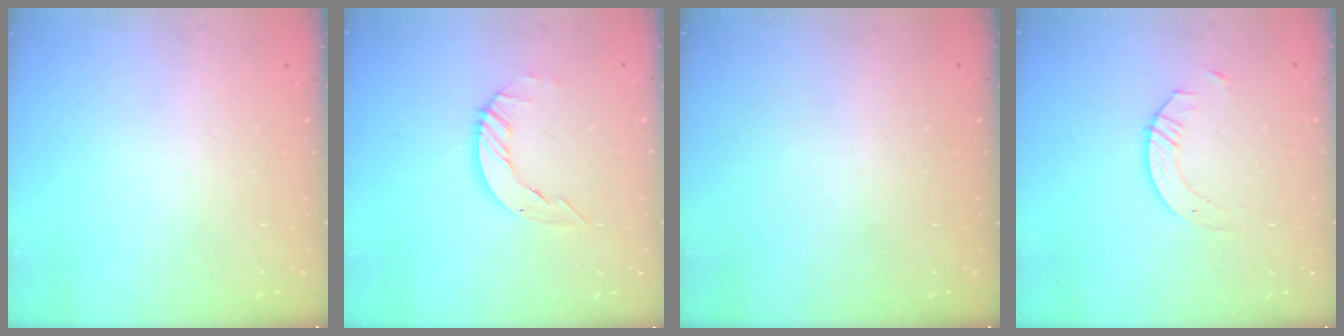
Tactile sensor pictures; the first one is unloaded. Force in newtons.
{"total": 6.3, "press": 6.3, "slide": 0.2}
{"total": 0.0}
{"total": 4.0, "press": 3.9, "slide": 0.4}